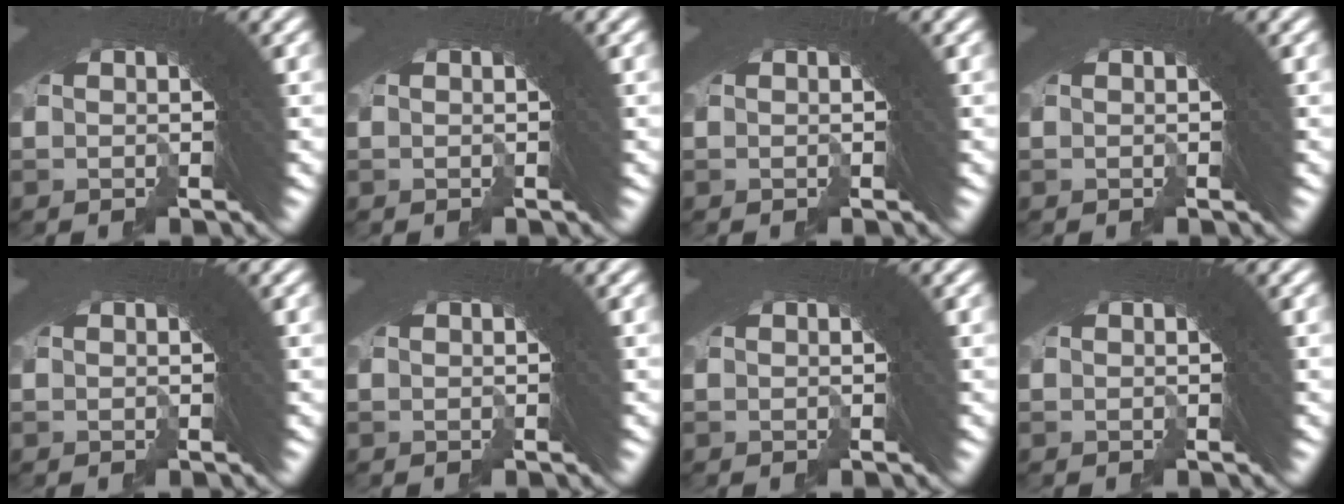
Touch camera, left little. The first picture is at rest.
{"total": 0.0}
{"total": 0.0}
{"total": 0.0}
{"total": 0.0}
{"total": 0.0}
{"total": 0.0}
{"total": 0.0}